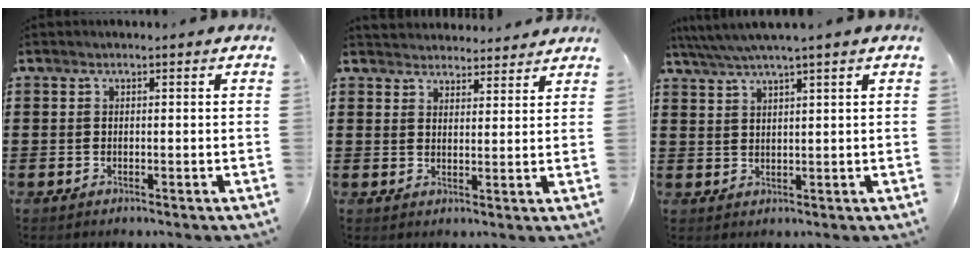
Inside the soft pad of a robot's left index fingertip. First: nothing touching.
{"total": 3.1, "force": [3.0, 0.5, -0.4], "torque": [-0.003, -0.010, 0.057]}
{"total": 3.1, "force": [2.6, -0.5, 1.7], "torque": [-0.038, -0.005, 0.045]}